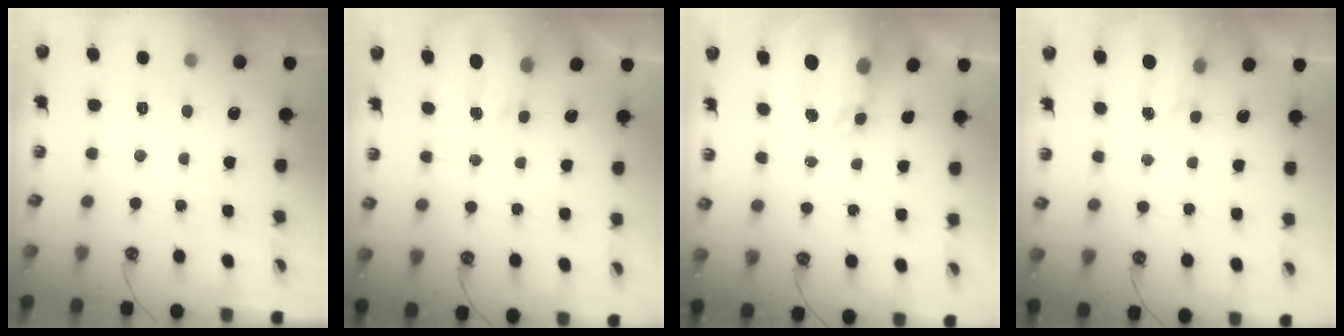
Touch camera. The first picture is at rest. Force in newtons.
{"total": 2.9, "press": 2.8, "slide": 0.4}
{"total": 5.8, "press": 5.7, "slide": 0.7}
{"total": 2.1, "press": 2.1, "slide": 0.4}